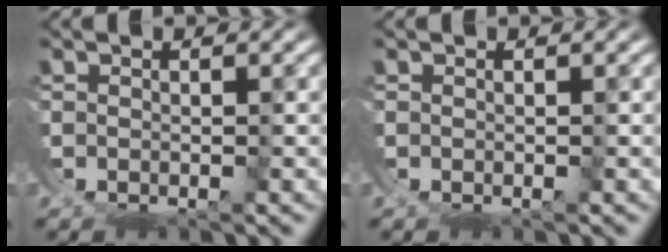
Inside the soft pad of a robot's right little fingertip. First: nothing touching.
{"total": 0.0}